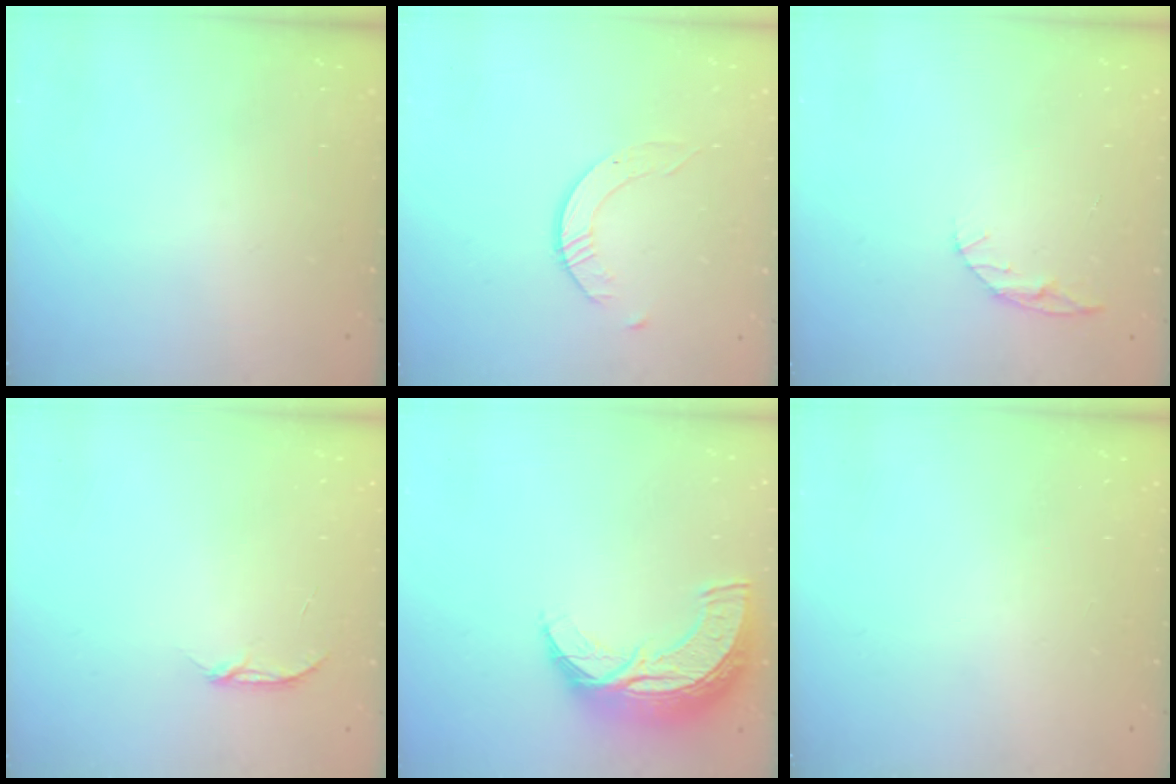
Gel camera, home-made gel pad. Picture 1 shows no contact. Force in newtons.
{"total": 2.4, "press": 2.4, "slide": 0.3}
{"total": 5.0, "press": 5.0, "slide": 0.4}
{"total": 3.1, "press": 3.0, "slide": 0.4}
{"total": 13.7, "press": 13.6, "slide": 0.8}
{"total": 0.0}